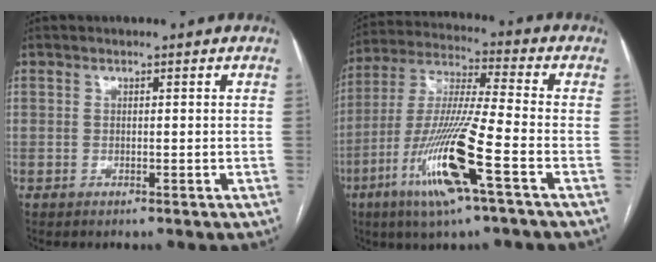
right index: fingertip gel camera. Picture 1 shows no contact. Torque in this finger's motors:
{"motor_torque": [2.14, 0.00, 0.48, 0.21]}